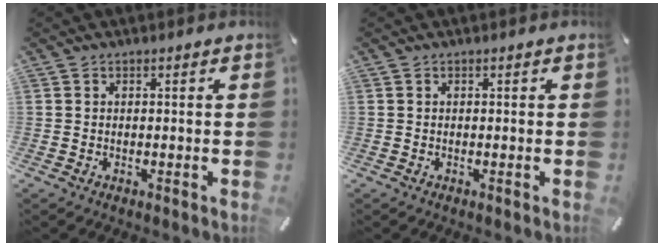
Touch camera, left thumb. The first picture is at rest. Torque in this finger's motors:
{"motor_torque": [0.00, 0.00, -0.01, -0.01, 0.00]}